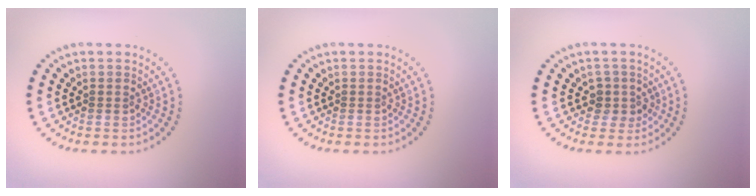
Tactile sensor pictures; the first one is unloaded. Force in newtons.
{"total": 0.0}
{"total": 1.9, "press": 1.5, "slide": 1.1}